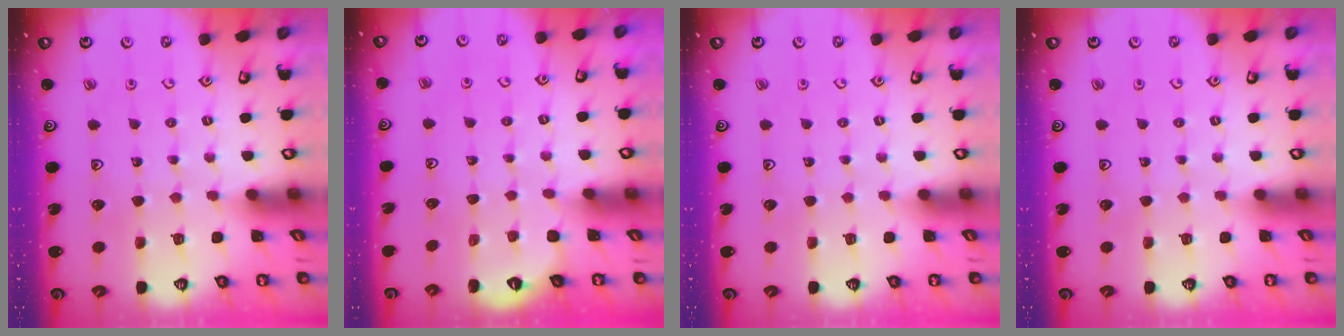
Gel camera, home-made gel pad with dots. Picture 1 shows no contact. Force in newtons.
{"total": 2.1, "press": 1.0, "slide": 1.8}
{"total": 0.0}
{"total": 0.0}